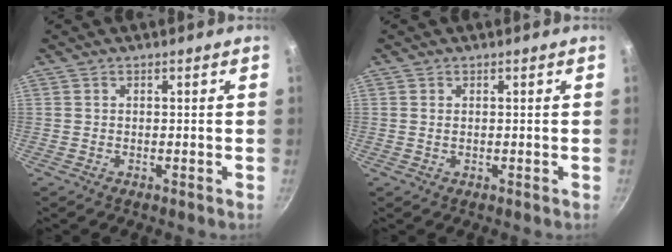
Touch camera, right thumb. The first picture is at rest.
{"total": 0.9, "force": [0.2, 0.6, 0.7], "torque": [-0.014, 0.001, 0.002]}